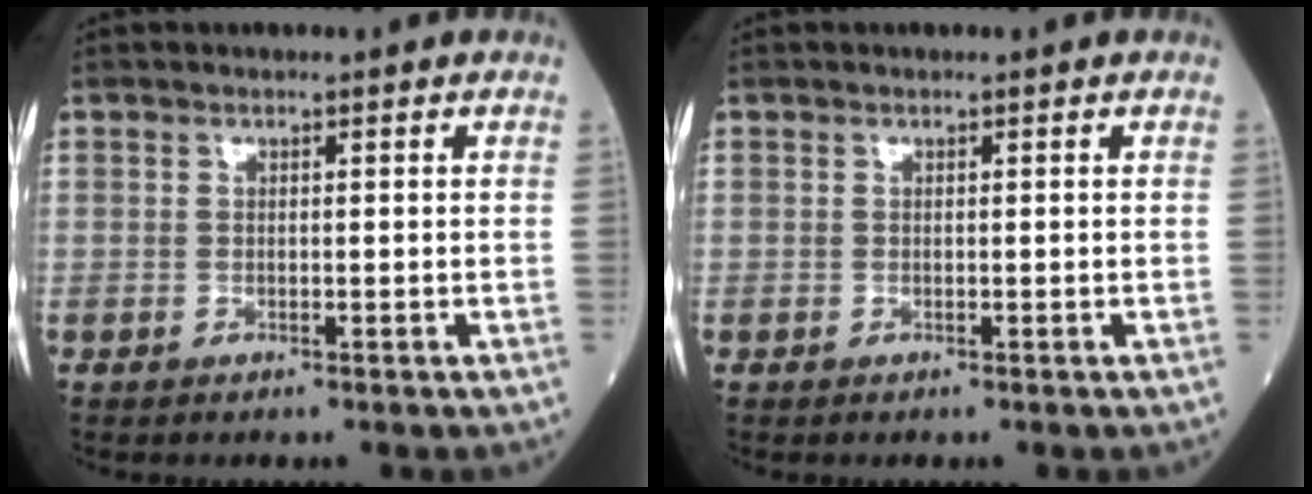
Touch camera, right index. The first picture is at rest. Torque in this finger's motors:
{"motor_torque": [0.00, 0.00, 0.02, -0.01]}